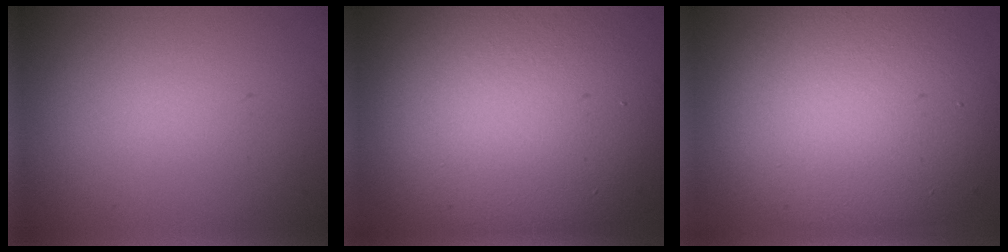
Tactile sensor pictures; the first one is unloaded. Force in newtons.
{"total": 16.8, "press": 16.8, "slide": 0.8}
{"total": 12.9, "press": 12.9, "slide": 1.0}